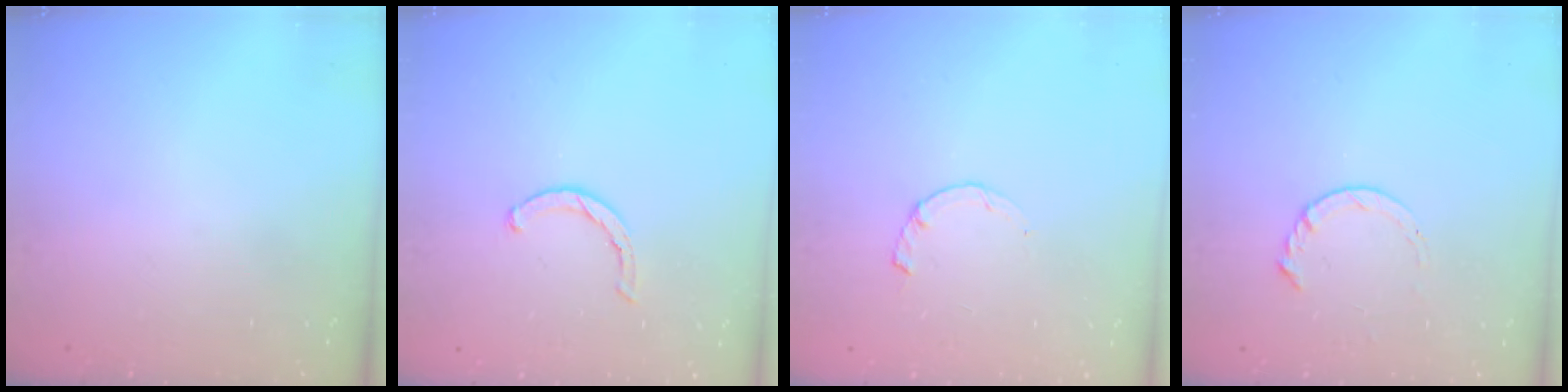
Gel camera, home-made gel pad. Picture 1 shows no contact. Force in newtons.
{"total": 1.8, "press": 1.8, "slide": 0.3}
{"total": 1.0, "press": 0.9, "slide": 0.2}
{"total": 4.7, "press": 4.7, "slide": 0.6}